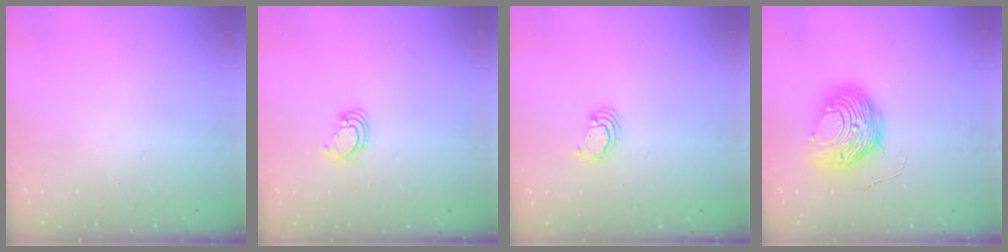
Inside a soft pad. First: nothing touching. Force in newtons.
{"total": 3.6, "press": 3.6, "slide": 0.2}
{"total": 2.4, "press": 2.4, "slide": 0.3}
{"total": 10.8, "press": 10.8, "slide": 0.9}